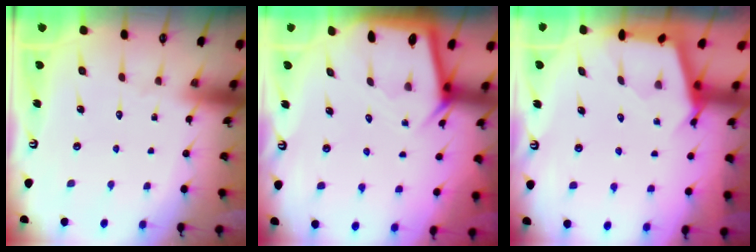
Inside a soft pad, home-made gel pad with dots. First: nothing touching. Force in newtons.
{"total": 3.3, "press": 3.3, "slide": 0.2}
{"total": 2.7, "press": 2.7, "slide": 0.3}